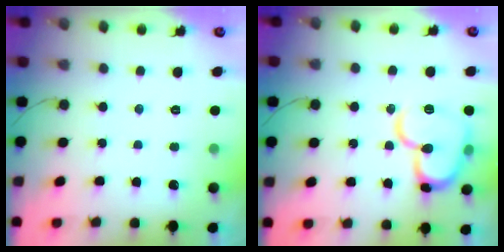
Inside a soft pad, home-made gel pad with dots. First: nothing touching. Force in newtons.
{"total": 15.6, "press": 15.6, "slide": 1.5}